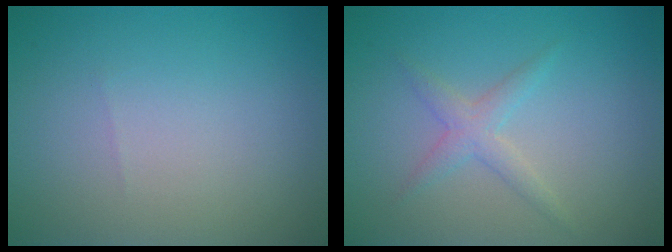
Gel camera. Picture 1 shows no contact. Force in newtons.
{"total": 1.8, "press": 1.8, "slide": 0.1}